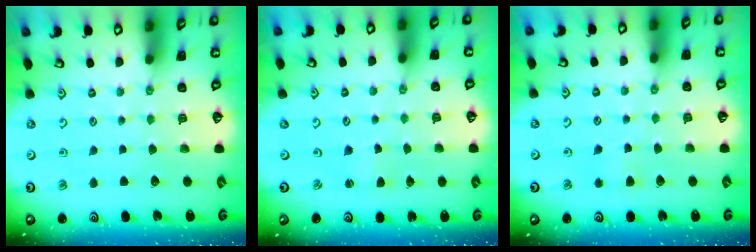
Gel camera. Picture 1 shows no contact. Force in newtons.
{"total": 1.8, "press": 1.7, "slide": 0.2}
{"total": 2.7, "press": 2.7, "slide": 0.4}